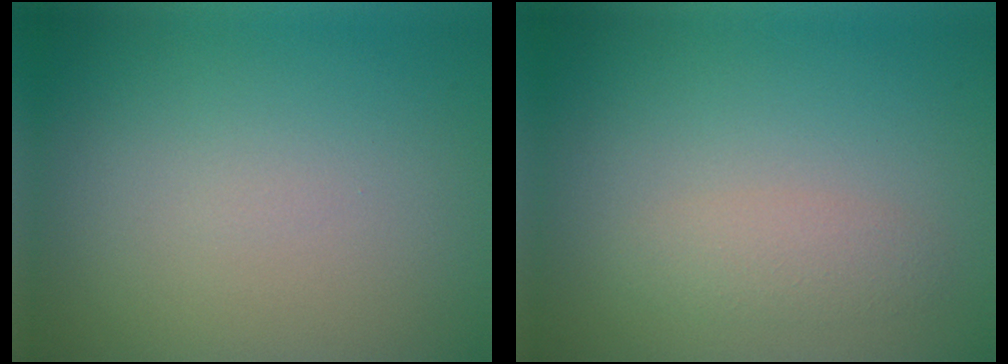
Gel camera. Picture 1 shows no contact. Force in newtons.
{"total": 1.7, "press": 1.7, "slide": 0.1}